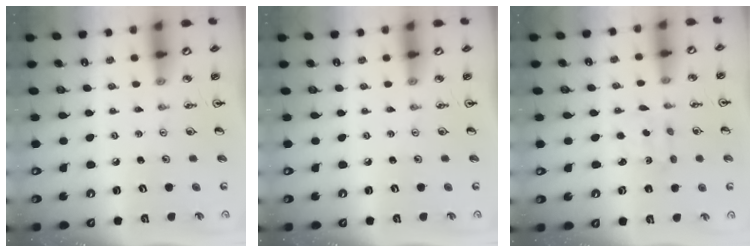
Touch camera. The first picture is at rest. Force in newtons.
{"total": 0.0}
{"total": 2.3, "press": 2.3, "slide": 0.4}